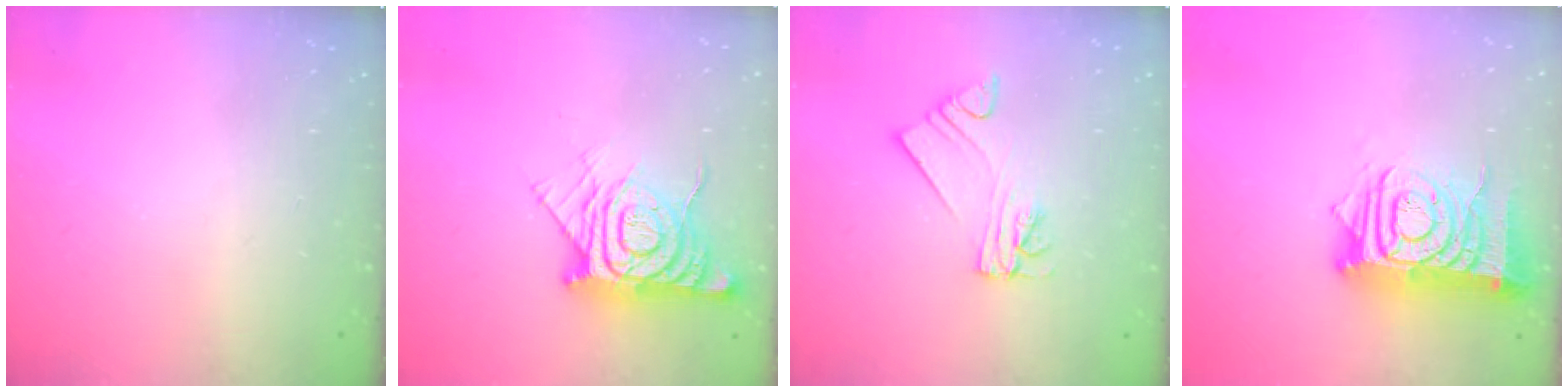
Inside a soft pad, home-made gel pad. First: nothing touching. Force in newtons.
{"total": 13.0, "press": 13.0, "slide": 1.0}
{"total": 4.5, "press": 4.5, "slide": 0.3}
{"total": 14.5, "press": 14.4, "slide": 1.6}